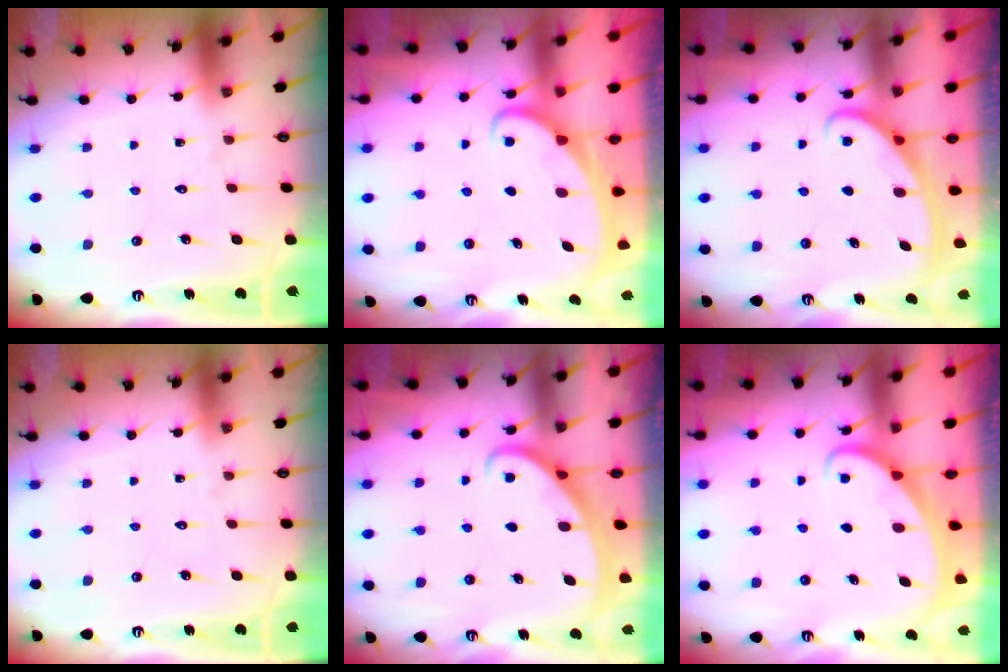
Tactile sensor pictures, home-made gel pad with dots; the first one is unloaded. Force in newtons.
{"total": 2.4, "press": 2.4, "slide": 0.3}
{"total": 2.8, "press": 2.8, "slide": 0.4}
{"total": 0.0}
{"total": 2.2, "press": 2.2, "slide": 0.2}
{"total": 1.7, "press": 1.7, "slide": 0.2}